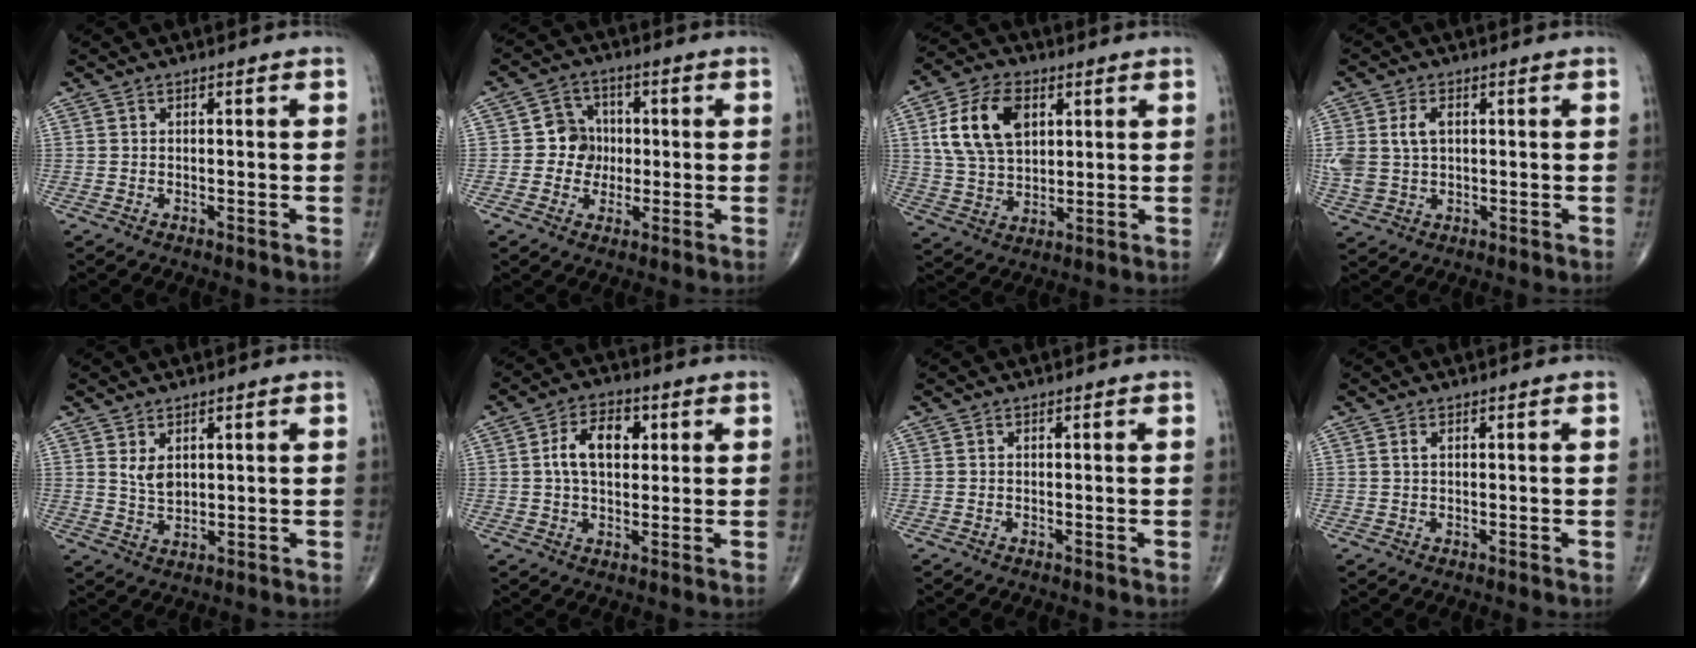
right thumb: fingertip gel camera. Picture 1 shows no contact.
{"total": 6.4, "force": [-0.2, 5.9, 2.4], "torque": [0.001, 0.013, -0.011]}
{"total": 13.4, "force": [4.1, 8.6, 9.4], "torque": [-0.160, -0.004, 0.079]}
{"total": 8.6, "force": [1.5, 5.8, 6.2], "torque": [-0.146, 0.006, 0.040]}
{"total": 3.8, "force": [1.5, 2.1, 2.8], "torque": [-0.045, -0.016, 0.036]}
{"total": 8.4, "force": [1.7, 5.1, 6.4], "torque": [-0.099, 0.010, 0.026]}
{"total": 0.0}
{"total": 0.9, "force": [0.3, 0.4, 0.7], "torque": [-0.019, 0.006, 0.008]}